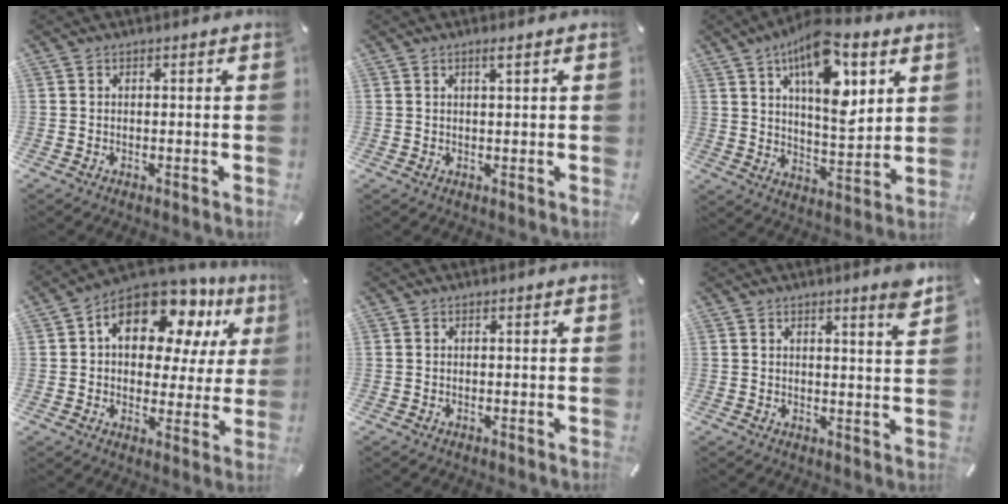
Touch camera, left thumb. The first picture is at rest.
{"total": 1.3, "force": [0.9, 0.1, 1.0], "torque": [-0.022, -0.001, 0.015]}
{"total": 15.7, "force": [8.5, 7.0, 11.2], "torque": [-0.183, -0.036, 0.140]}
{"total": 16.5, "force": [8.1, 10.0, 10.4], "torque": [-0.156, -0.040, 0.140]}
{"total": 0.0}
{"total": 3.9, "force": [2.9, -0.3, 2.6], "torque": [-0.041, -0.019, 0.046]}